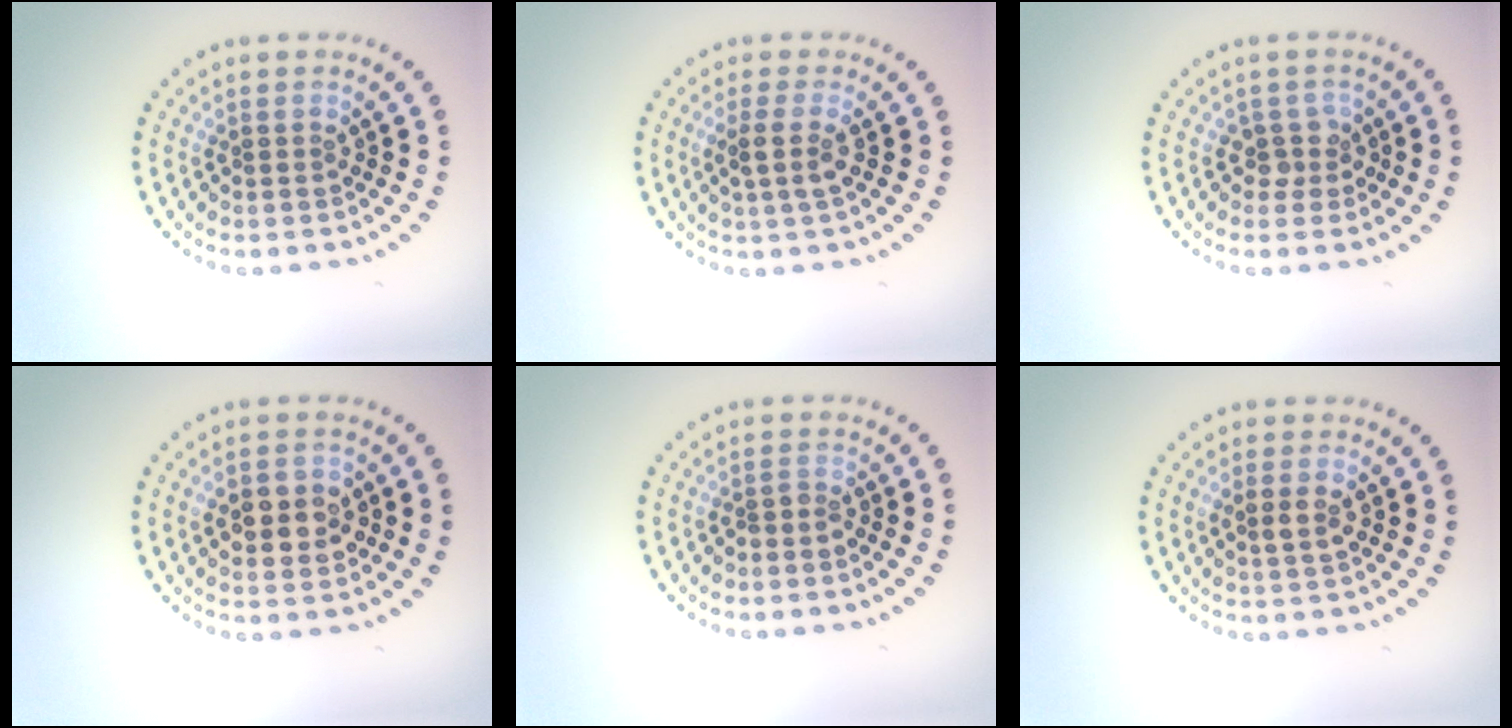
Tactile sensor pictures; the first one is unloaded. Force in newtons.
{"total": 2.0, "press": 1.5, "slide": 1.3}
{"total": 1.8, "press": 1.3, "slide": 1.2}
{"total": 3.1, "press": 3.1, "slide": 0.3}
{"total": 0.8, "press": 0.5, "slide": 0.6}
{"total": 1.5, "press": 1.4, "slide": 0.6}